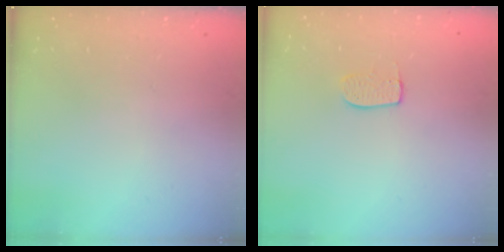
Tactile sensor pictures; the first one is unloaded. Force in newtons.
{"total": 6.3, "press": 6.3, "slide": 0.1}